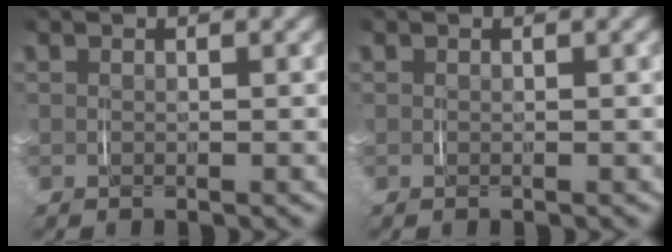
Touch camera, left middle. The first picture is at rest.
{"total": 0.0}